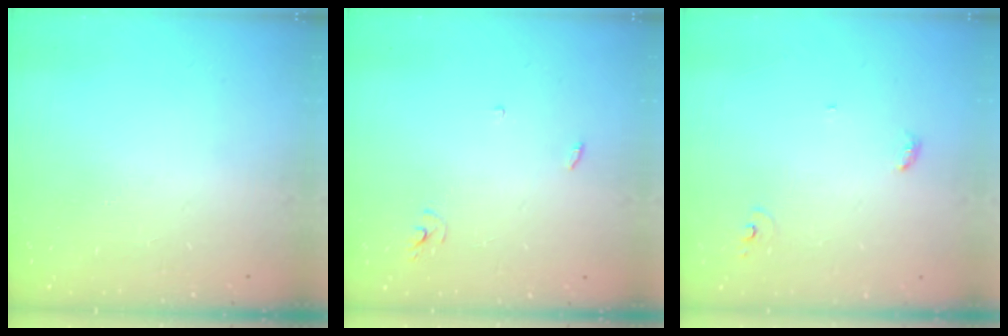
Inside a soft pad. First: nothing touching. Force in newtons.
{"total": 2.5, "press": 2.5, "slide": 0.1}
{"total": 3.6, "press": 3.6, "slide": 0.2}